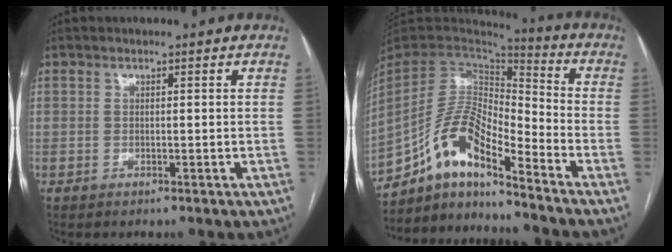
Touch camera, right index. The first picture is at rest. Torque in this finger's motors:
{"motor_torque": [1.12, -1.02, 0.45, 0.16]}